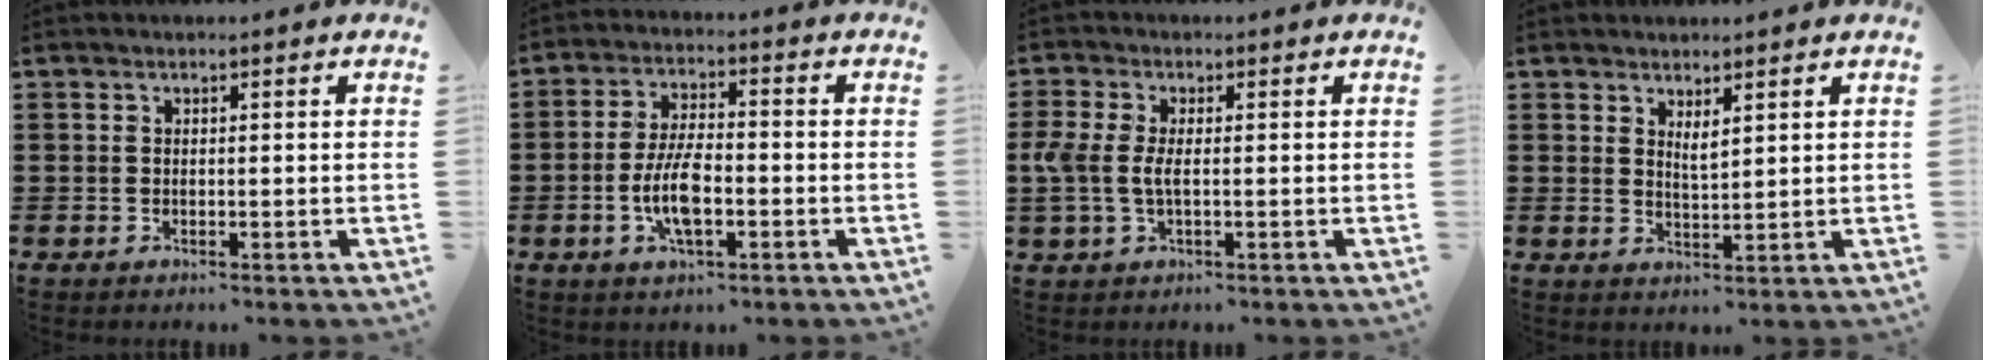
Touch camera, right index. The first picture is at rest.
{"total": 7.5, "force": [-2.0, 2.9, 6.7], "torque": [-0.147, -0.001, -0.042]}
{"total": 3.9, "force": [-0.3, 1.8, 3.5], "torque": [-0.093, -0.005, -0.015]}
{"total": 2.1, "force": [1.6, 0.4, 1.3], "torque": [-0.028, 0.002, 0.030]}